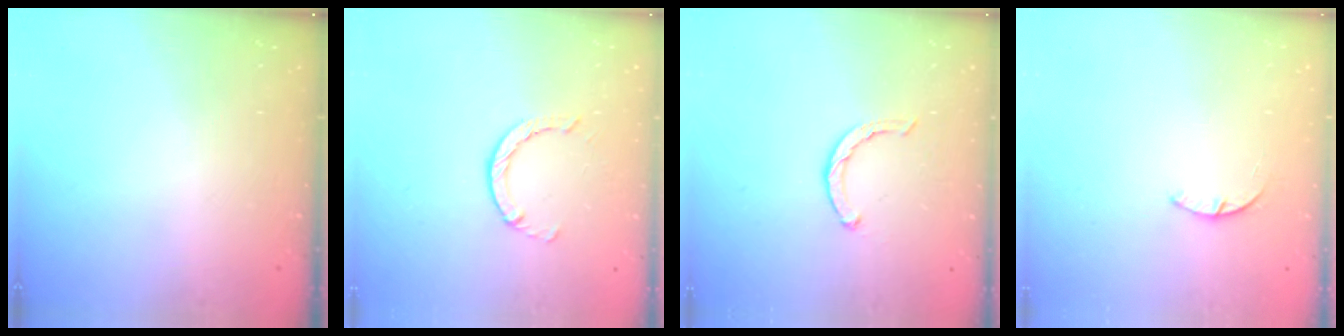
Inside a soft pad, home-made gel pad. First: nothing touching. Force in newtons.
{"total": 2.4, "press": 2.4, "slide": 0.4}
{"total": 2.7, "press": 2.7, "slide": 0.4}
{"total": 1.4, "press": 1.4, "slide": 0.3}